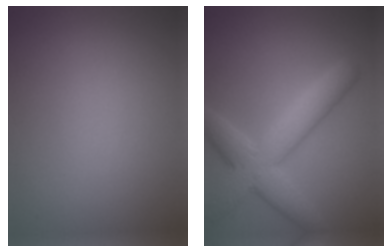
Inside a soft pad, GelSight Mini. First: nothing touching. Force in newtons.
{"total": 6.0, "press": 6.0, "slide": 0.2}